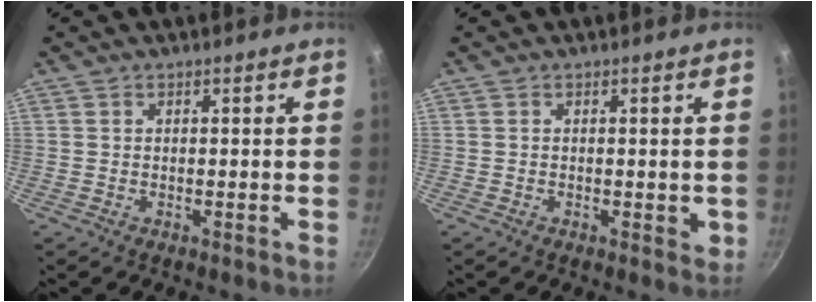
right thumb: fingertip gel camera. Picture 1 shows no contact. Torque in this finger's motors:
{"motor_torque": [0.80, 0.18, 0.71, -0.52, 0.01]}